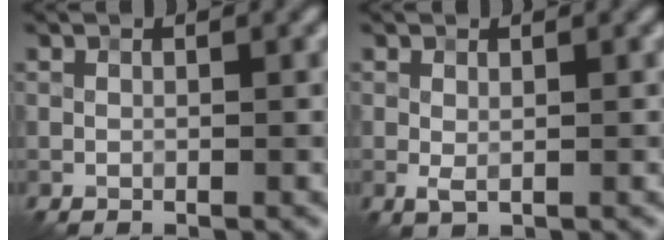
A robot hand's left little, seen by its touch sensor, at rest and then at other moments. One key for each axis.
{"total": 1.0, "fx": 0.1, "fy": 0.4, "fz": 0.9, "tx": -0.020, "ty": -0.002, "tz": 0.002}